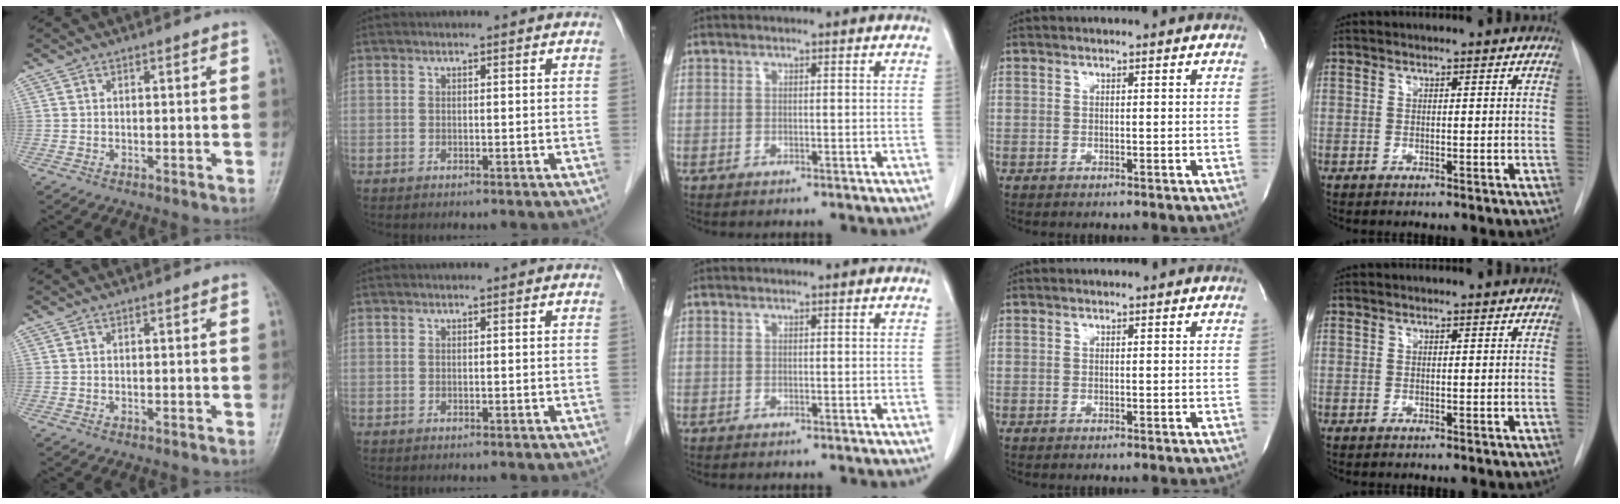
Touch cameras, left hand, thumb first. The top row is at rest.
{}